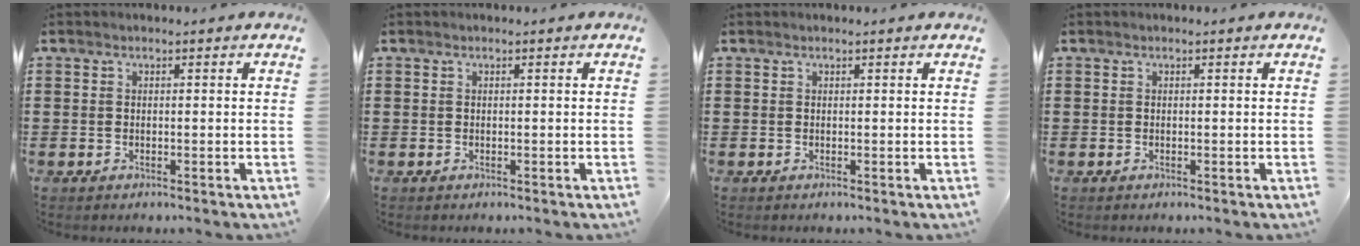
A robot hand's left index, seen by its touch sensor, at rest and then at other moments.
{"total": 0.0}
{"total": 0.0}
{"total": 0.0}